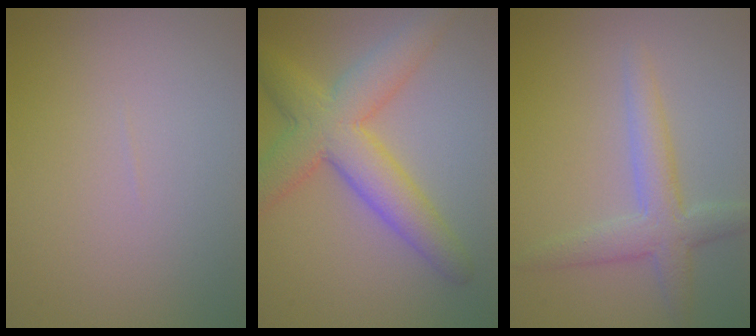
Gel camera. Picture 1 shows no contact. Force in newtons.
{"total": 6.8, "press": 6.8, "slide": 0.1}
{"total": 3.6, "press": 3.6, "slide": 0.3}